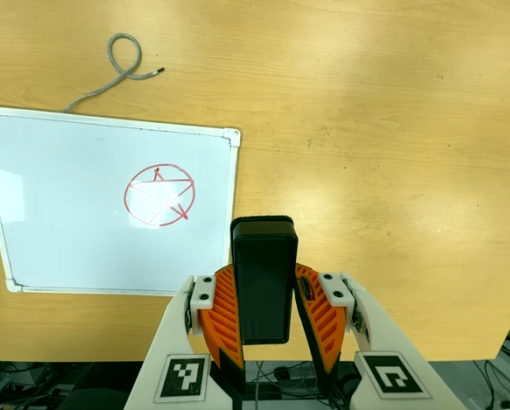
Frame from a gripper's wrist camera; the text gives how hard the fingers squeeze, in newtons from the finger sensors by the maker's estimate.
{"total": 6.6, "left": 5.3, "right": 7.9}